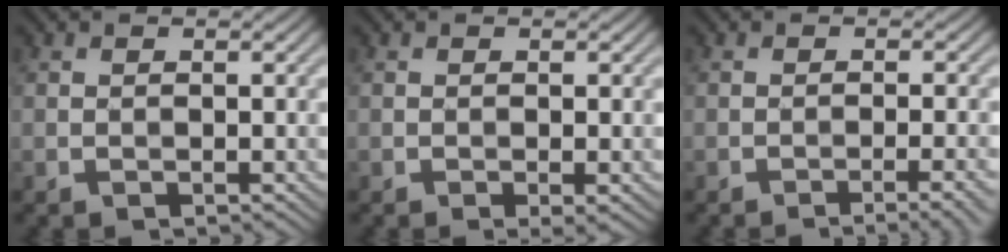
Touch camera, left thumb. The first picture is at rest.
{"total": 0.7, "force": [0.0, 0.2, 0.7], "torque": [-0.012, -0.003, 0.000]}
{"total": 2.4, "force": [-1.4, -0.1, 1.9], "torque": [-0.026, 0.009, -0.034]}